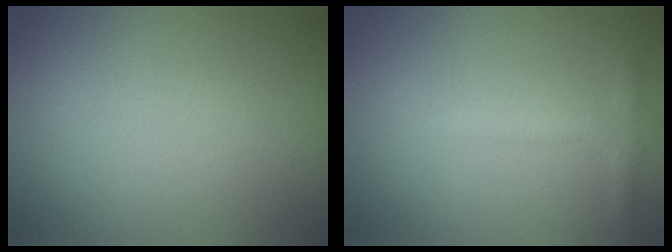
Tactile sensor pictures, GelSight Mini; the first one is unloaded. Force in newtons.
{"total": 1.6, "press": 1.6, "slide": 0.1}